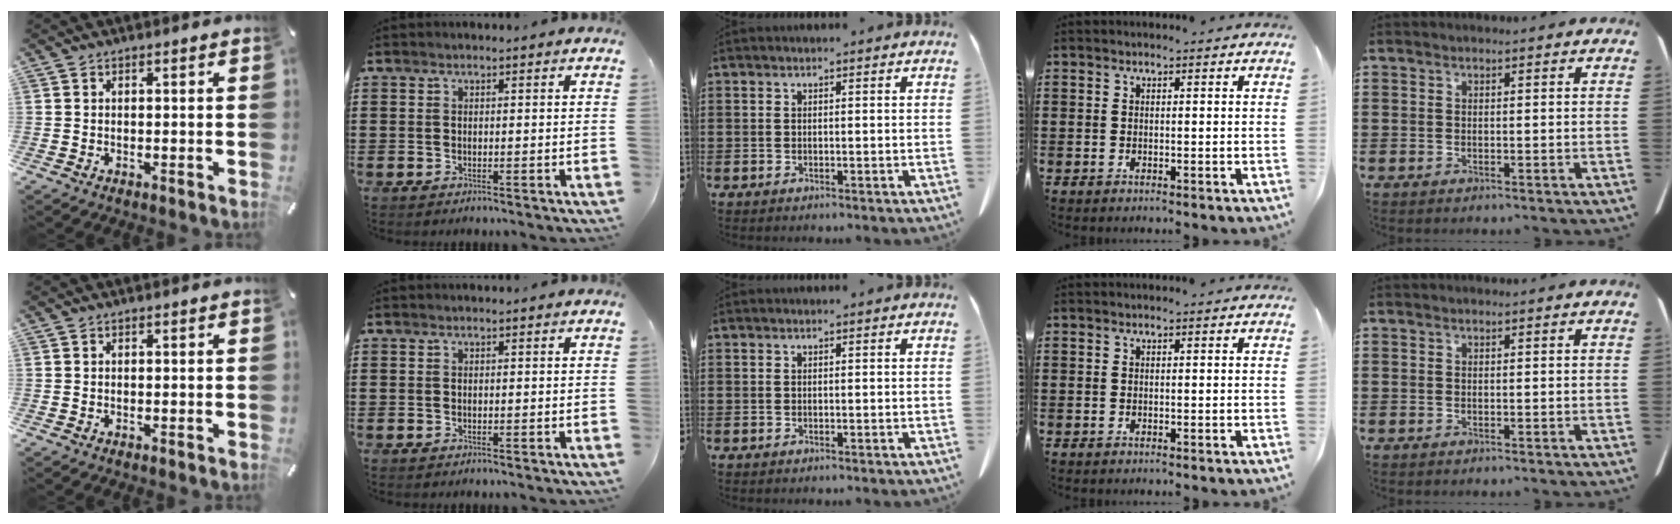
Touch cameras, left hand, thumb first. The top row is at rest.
{}